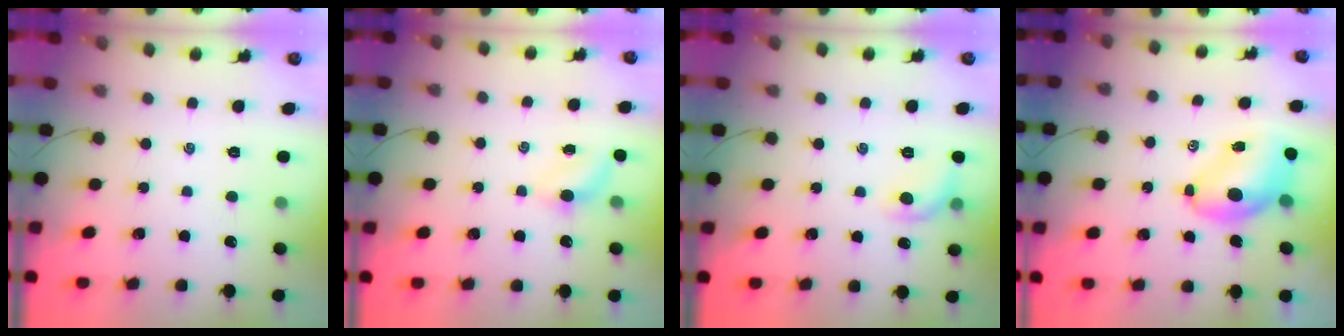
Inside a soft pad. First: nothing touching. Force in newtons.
{"total": 4.7, "press": 4.6, "slide": 1.1}
{"total": 7.7, "press": 7.6, "slide": 1.1}
{"total": 8.3, "press": 7.8, "slide": 2.6}